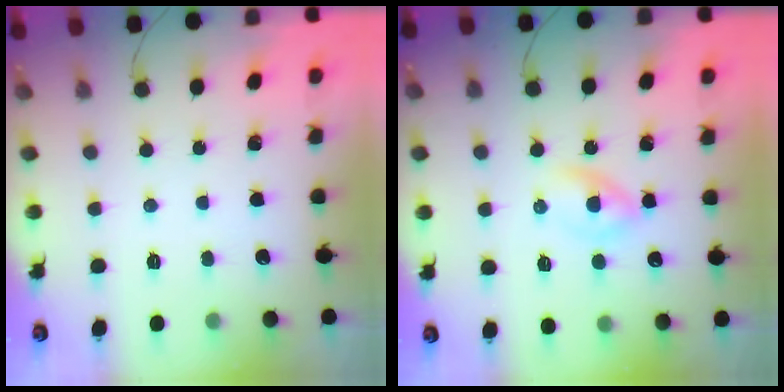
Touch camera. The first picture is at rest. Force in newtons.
{"total": 2.5, "press": 2.2, "slide": 1.2}